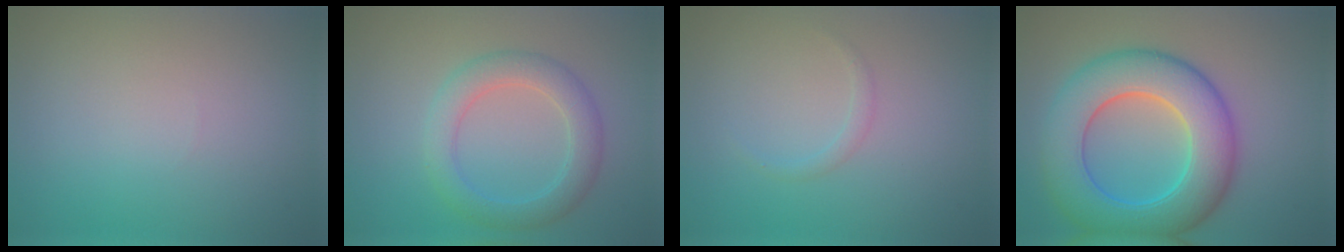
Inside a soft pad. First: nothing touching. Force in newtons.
{"total": 3.8, "press": 3.8, "slide": 0.1}
{"total": 0.9, "press": 0.9, "slide": 0.0}
{"total": 9.6, "press": 9.6, "slide": 0.2}